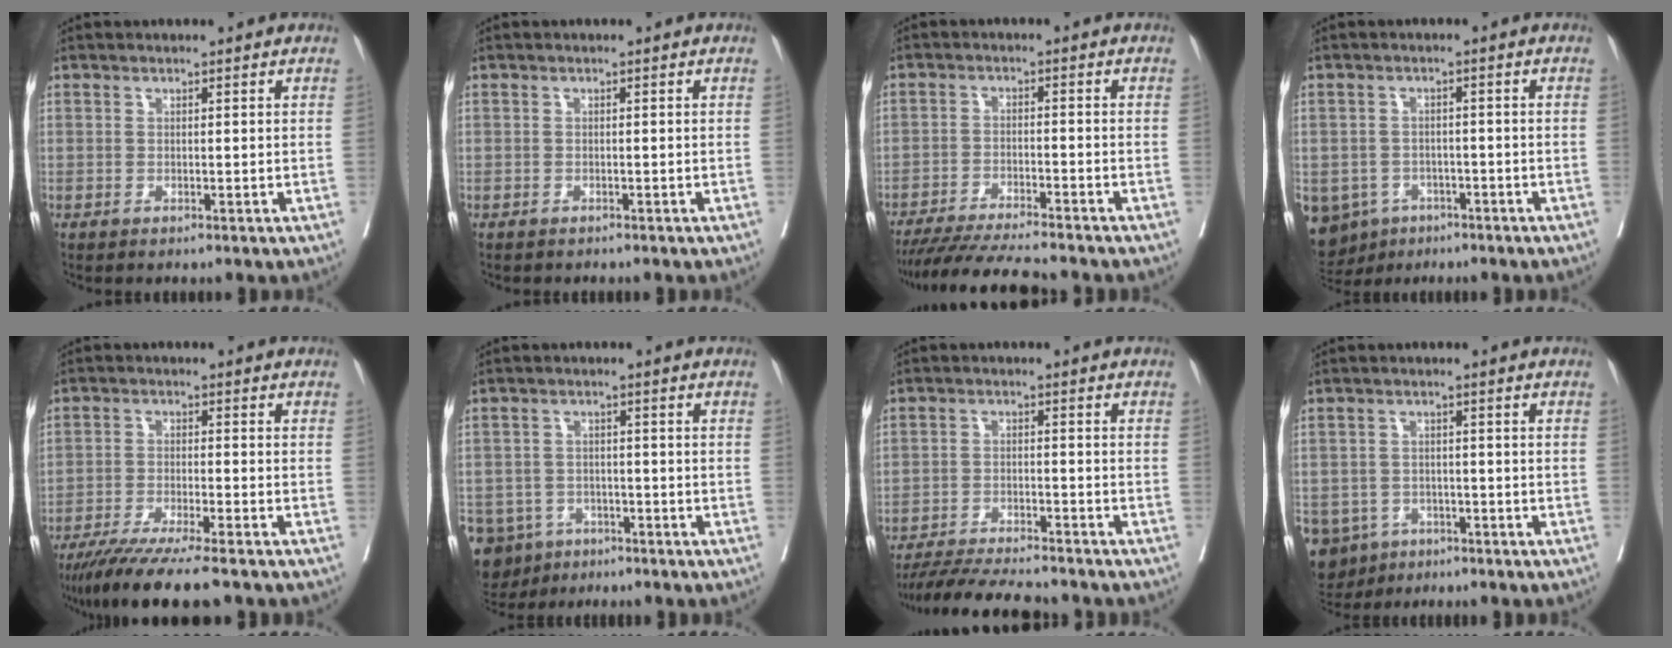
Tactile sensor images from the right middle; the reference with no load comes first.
{"total": 0.7, "force": [-0.6, 0.3, 0.0], "torque": [-0.007, 0.001, -0.014]}
{"total": 11.6, "force": [-10.5, 0.0, 5.0], "torque": [-0.073, -0.023, -0.170]}
{"total": 11.1, "force": [-6.1, 8.8, 3.0], "torque": [-0.089, 0.000, -0.079]}
{"total": 11.4, "force": [-9.3, 0.1, 6.6], "torque": [-0.096, -0.029, -0.151]}
{"total": 11.1, "force": [-6.8, 8.3, 2.7], "torque": [-0.077, 0.000, -0.096]}
{"total": 12.5, "force": [-11.4, 1.2, 4.9], "torque": [-0.077, -0.014, -0.177]}
{"total": 9.0, "force": [-5.4, 7.0, 1.9], "torque": [-0.050, -0.001, -0.076]}